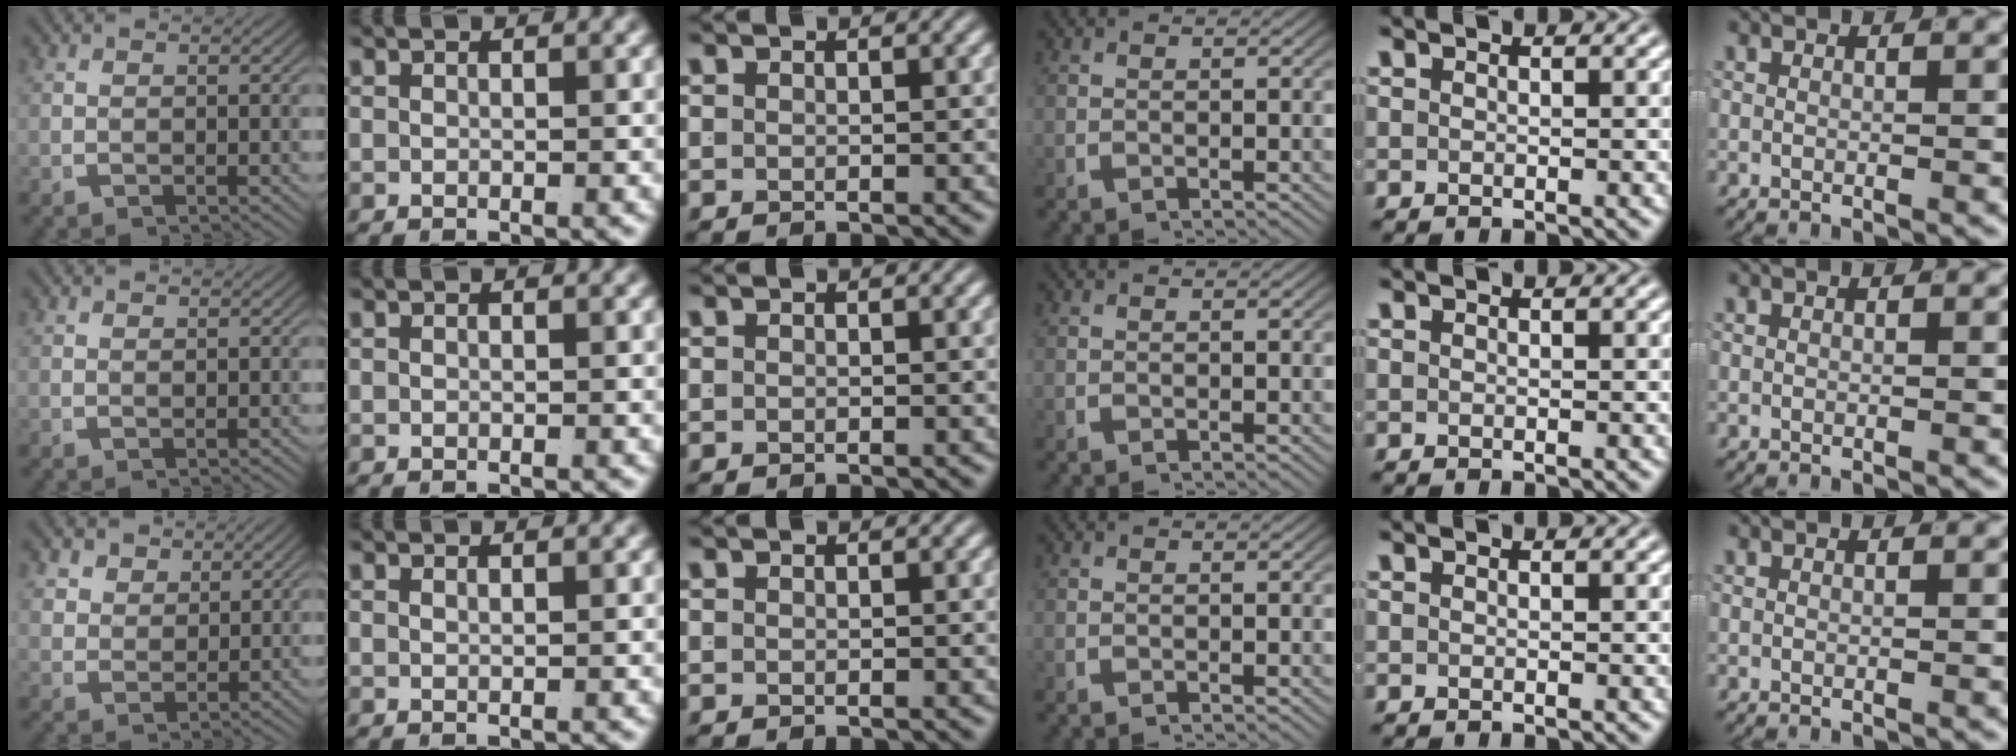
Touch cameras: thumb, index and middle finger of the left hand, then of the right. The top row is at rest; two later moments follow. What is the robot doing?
{"motion": "lift_and_place", "object": "shirt"}